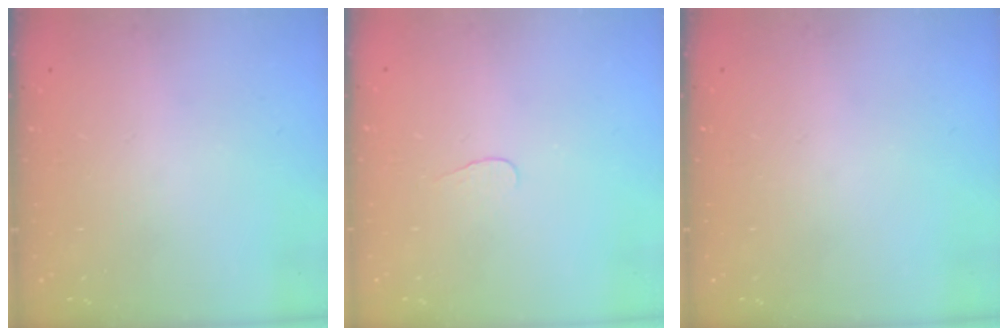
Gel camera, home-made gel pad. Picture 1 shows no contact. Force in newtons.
{"total": 2.8, "press": 2.7, "slide": 0.3}
{"total": 0.0}